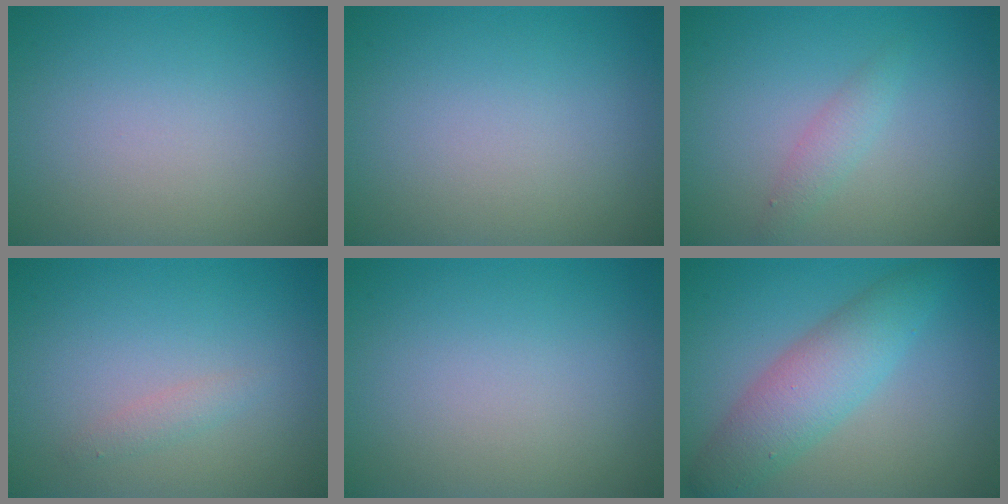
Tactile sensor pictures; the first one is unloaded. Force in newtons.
{"total": 0.0}
{"total": 1.5, "press": 1.5, "slide": 0.0}
{"total": 1.1, "press": 1.1, "slide": 0.0}
{"total": 0.0}
{"total": 5.0, "press": 5.0, "slide": 0.1}